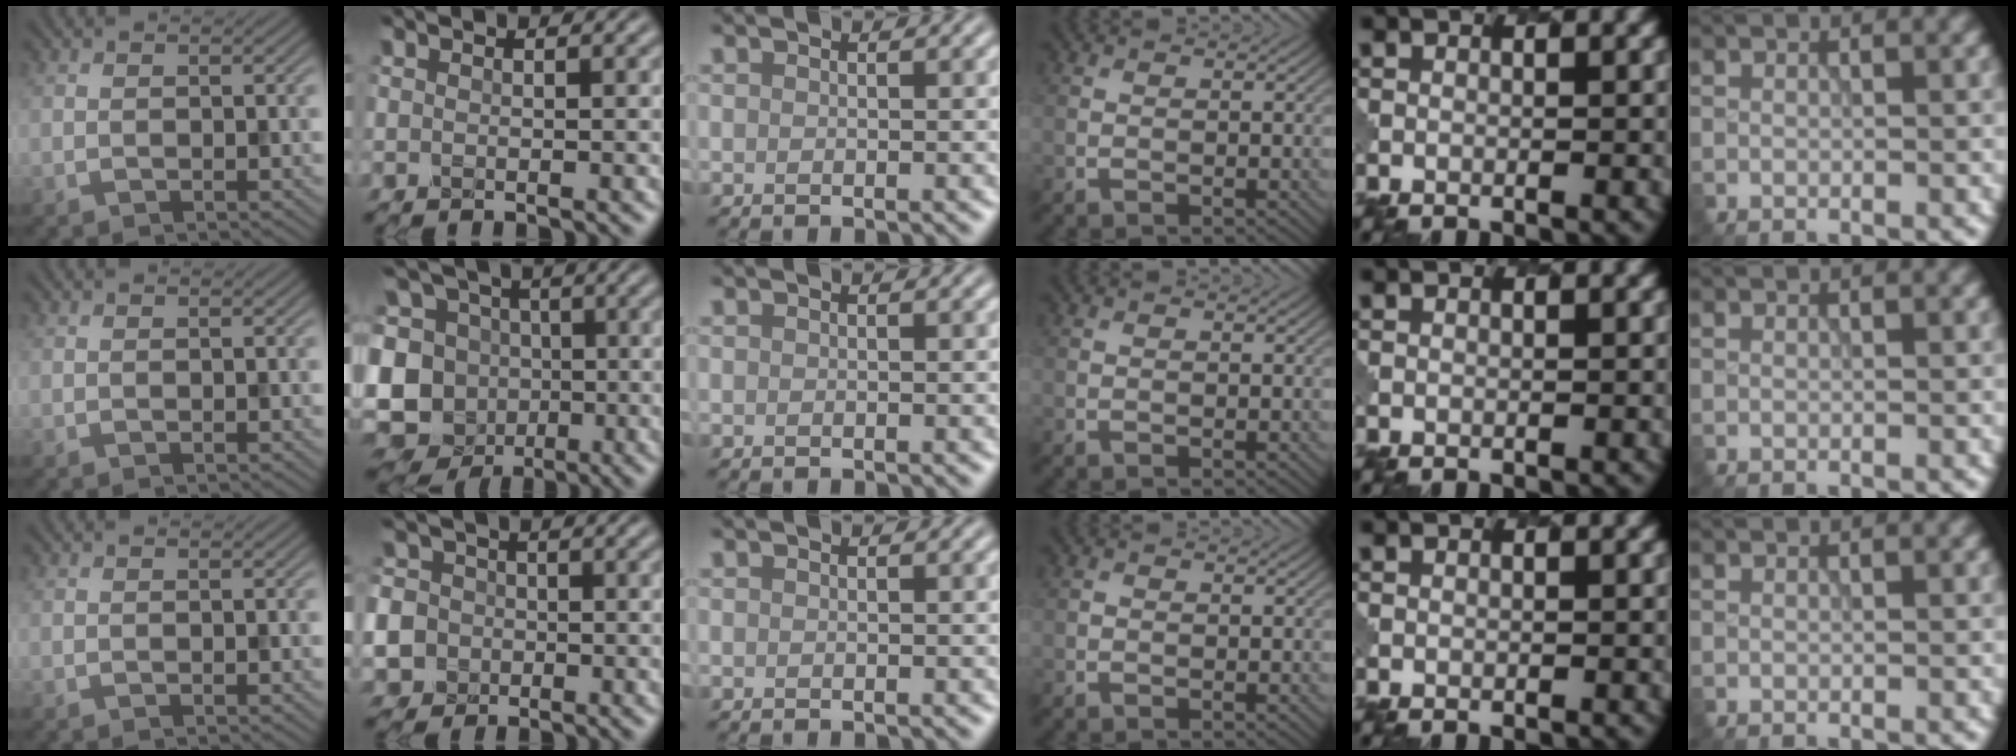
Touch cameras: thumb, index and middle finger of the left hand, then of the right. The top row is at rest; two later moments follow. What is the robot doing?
{"motion": "extract", "object": "pen bag"}